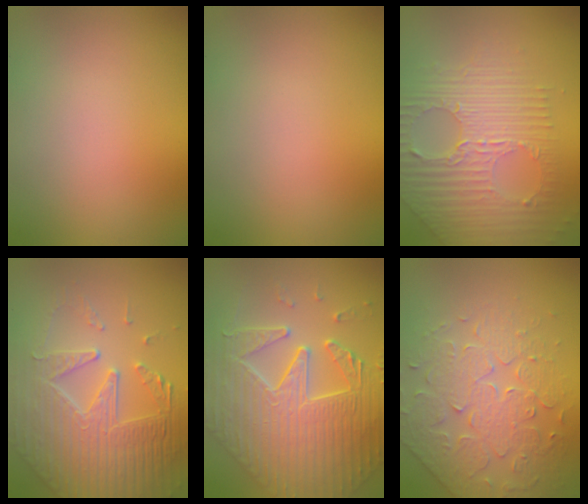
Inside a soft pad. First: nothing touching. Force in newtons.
{"total": 0.0}
{"total": 7.1, "press": 4.6, "slide": 5.4}
{"total": 8.0, "press": 5.6, "slide": 5.7}
{"total": 6.8, "press": 5.9, "slide": 3.4}
{"total": 4.5, "press": 4.5, "slide": 0.4}